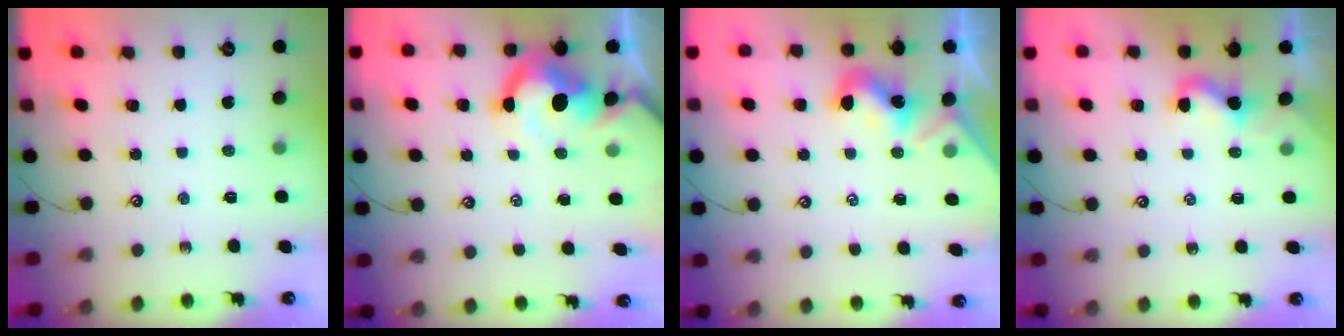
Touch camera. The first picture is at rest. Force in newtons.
{"total": 9.1, "press": 9.0, "slide": 1.3}
{"total": 1.9, "press": 1.9, "slide": 0.4}
{"total": 2.8, "press": 2.8, "slide": 0.4}